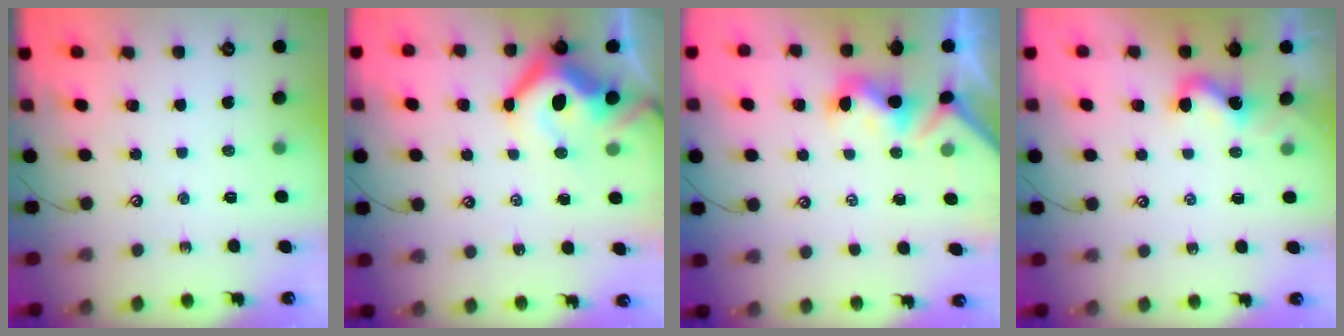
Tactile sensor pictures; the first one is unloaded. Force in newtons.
{"total": 14.4, "press": 14.2, "slide": 1.9}
{"total": 1.2, "press": 1.0, "slide": 0.7}
{"total": 3.8, "press": 3.8, "slide": 0.3}